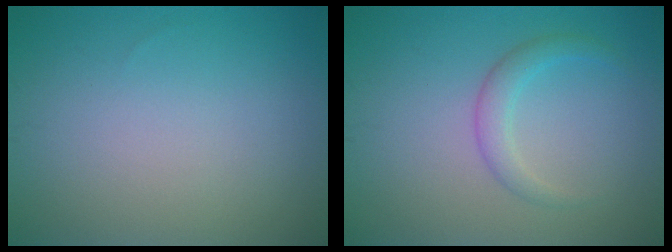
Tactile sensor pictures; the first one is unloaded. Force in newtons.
{"total": 1.5, "press": 1.5, "slide": 0.1}